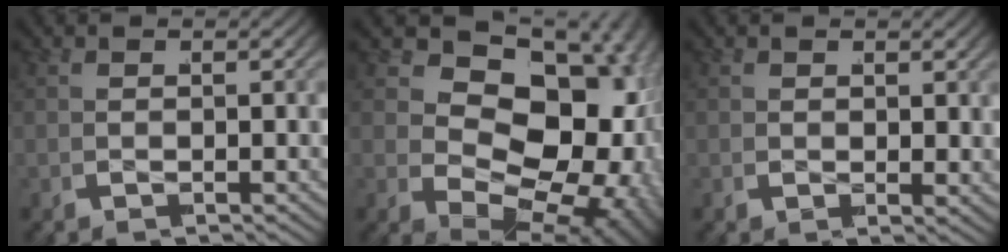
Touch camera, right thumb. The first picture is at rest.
{"total": 20.4, "force": [-0.2, 13.9, 14.9], "torque": [-0.259, -0.038, 0.009]}
{"total": 1.1, "force": [0.5, 0.8, 0.6], "torque": [-0.010, -0.011, 0.012]}